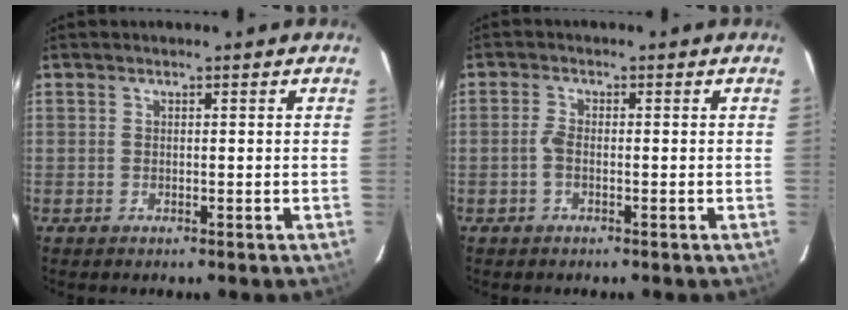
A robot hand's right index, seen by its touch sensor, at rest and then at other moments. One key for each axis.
{"total": 2.1, "fx": -0.7, "fy": 0.9, "fz": 1.7, "tx": -0.043, "ty": 0.004, "tz": -0.015}